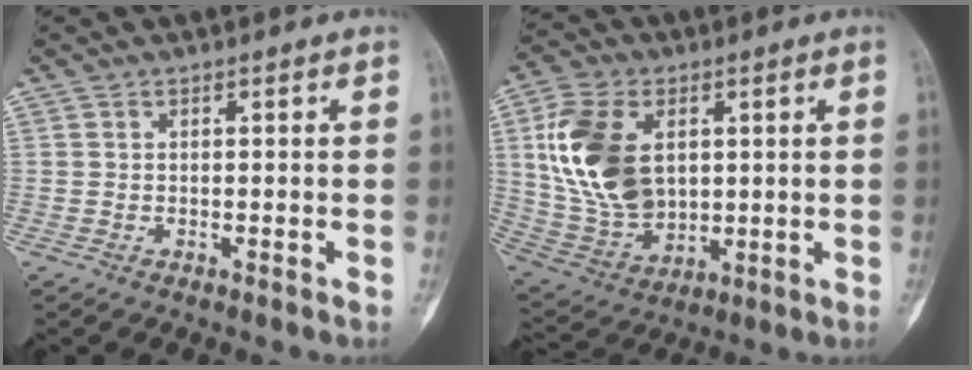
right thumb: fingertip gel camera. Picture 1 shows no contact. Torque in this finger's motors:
{"motor_torque": [-0.19, 0.84, 0.98, 0.93, 0.49]}